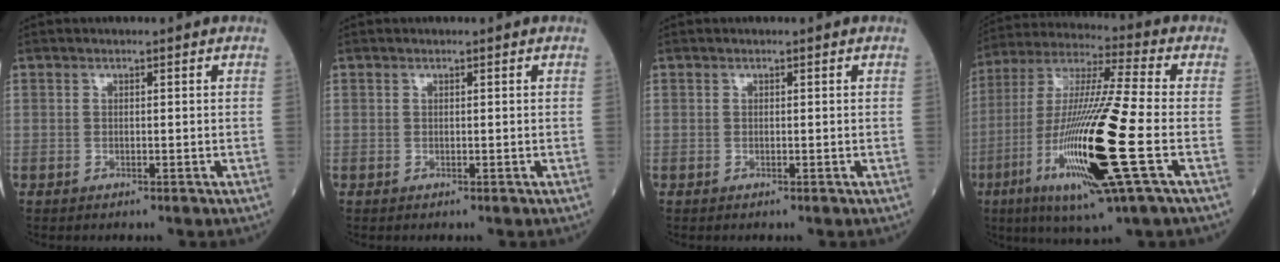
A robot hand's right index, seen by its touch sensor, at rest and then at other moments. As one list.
[{"total": 0.0}, {"total": 0.0}, {"total": 21.4, "force": [-6.2, 0.7, 20.5], "torque": [-0.427, -0.031, -0.120]}]